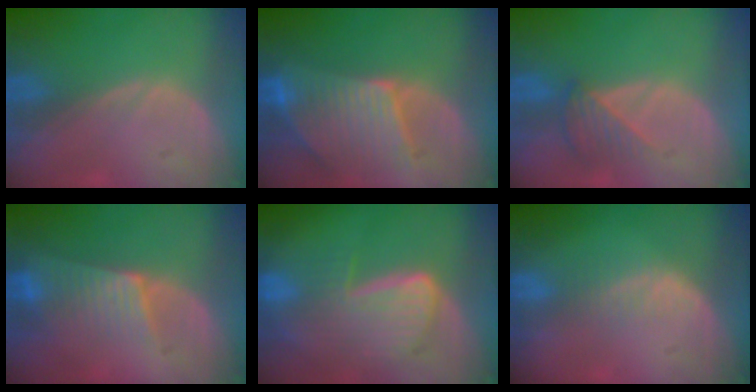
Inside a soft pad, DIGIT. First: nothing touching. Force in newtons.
{"total": 9.6, "press": 8.5, "slide": 4.5}
{"total": 3.6, "press": 3.4, "slide": 1.1}
{"total": 6.7, "press": 5.9, "slide": 3.1}
{"total": 9.1, "press": 8.0, "slide": 4.5}
{"total": 2.7, "press": 2.3, "slide": 1.5}